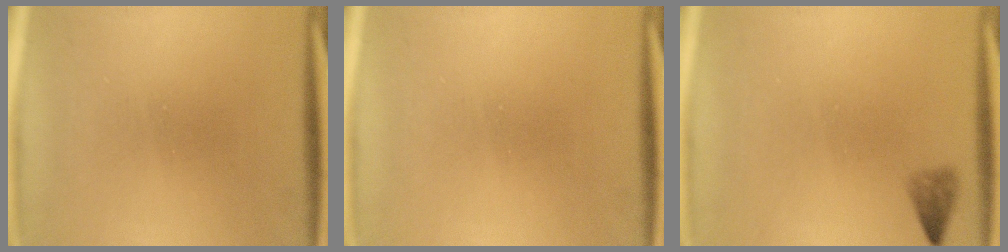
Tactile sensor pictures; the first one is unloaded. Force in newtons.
{"total": 0.0}
{"total": 2.1}